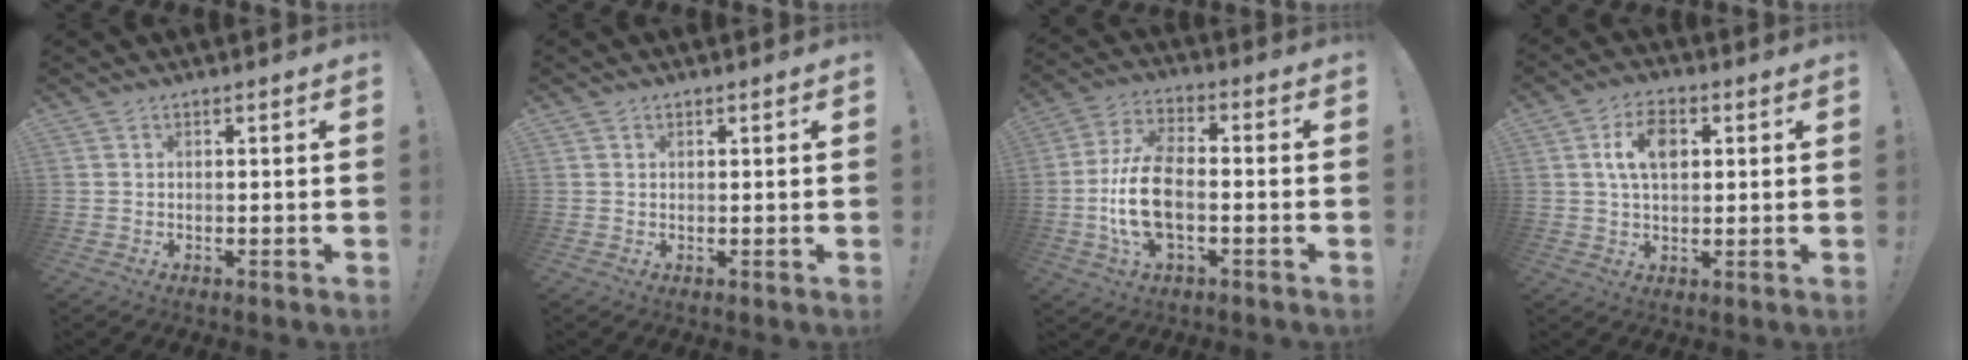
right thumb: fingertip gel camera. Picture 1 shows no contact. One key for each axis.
{"total": 0.8, "fx": 0.7, "fy": 0.5, "fz": 0.0, "tx": 0.003, "ty": -0.002, "tz": 0.013}
{"total": 14.8, "fx": -3.3, "fy": 7.7, "fz": 12.3, "tx": -0.247, "ty": 0.003, "tz": -0.056}
{"total": 8.8, "fx": 2.3, "fy": 5.4, "fz": 6.6, "tx": -0.104, "ty": 0.007, "tz": 0.041}